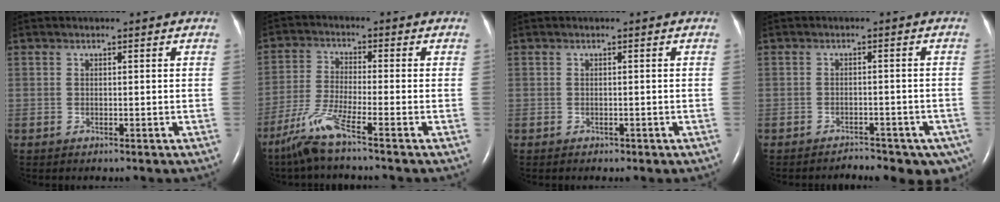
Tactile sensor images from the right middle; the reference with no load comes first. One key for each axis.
{"total": 6.7, "fx": -4.8, "fy": -0.6, "fz": 4.6, "tx": -0.105, "ty": -0.023, "tz": -0.103}
{"total": 0.7, "fx": -0.4, "fy": 0.3, "fz": 0.3, "tx": -0.007, "ty": 0.000, "tz": -0.002}
{"total": 8.7, "fx": -6.8, "fy": 3.8, "fz": 3.8, "tx": -0.033, "ty": 0.005, "tz": -0.079}